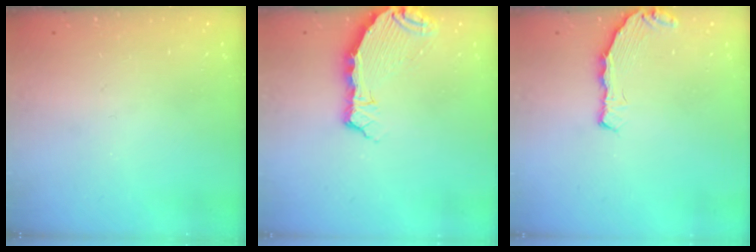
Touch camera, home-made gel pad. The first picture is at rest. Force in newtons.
{"total": 7.7, "press": 6.1, "slide": 4.8}
{"total": 5.9, "press": 5.4, "slide": 2.5}